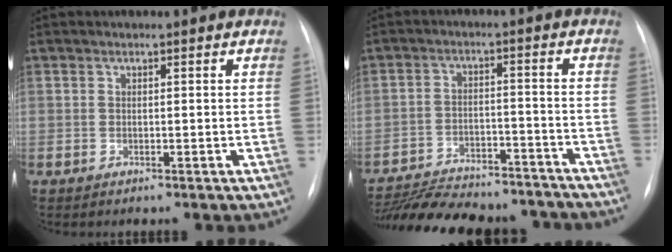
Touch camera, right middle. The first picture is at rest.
{"total": 19.3, "force": [-17.5, 4.8, 6.5], "torque": [-0.139, 0.002, -0.250]}